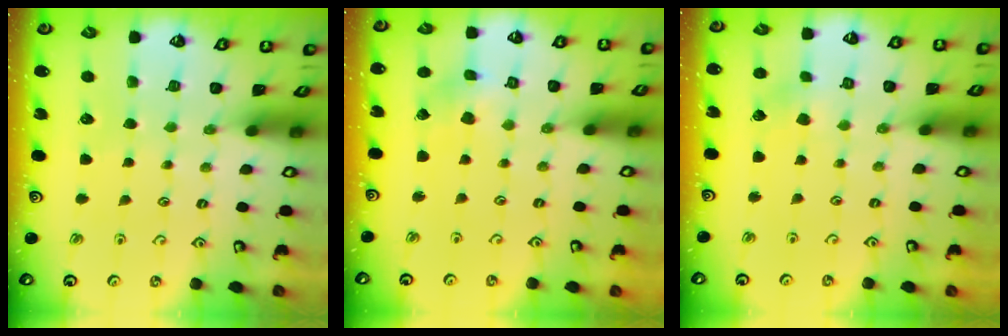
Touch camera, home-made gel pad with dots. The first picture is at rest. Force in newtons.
{"total": 2.4, "press": 2.4, "slide": 0.3}
{"total": 2.6, "press": 2.6, "slide": 0.2}